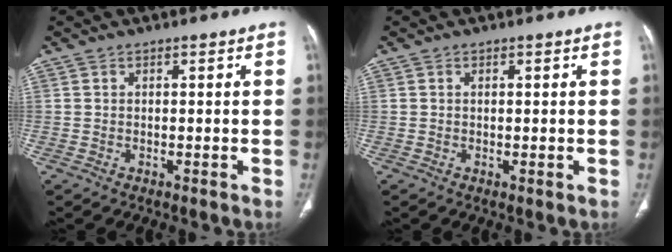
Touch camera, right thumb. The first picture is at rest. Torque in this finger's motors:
{"motor_torque": [2.48, 2.03, 0.14, -0.36, -0.02]}